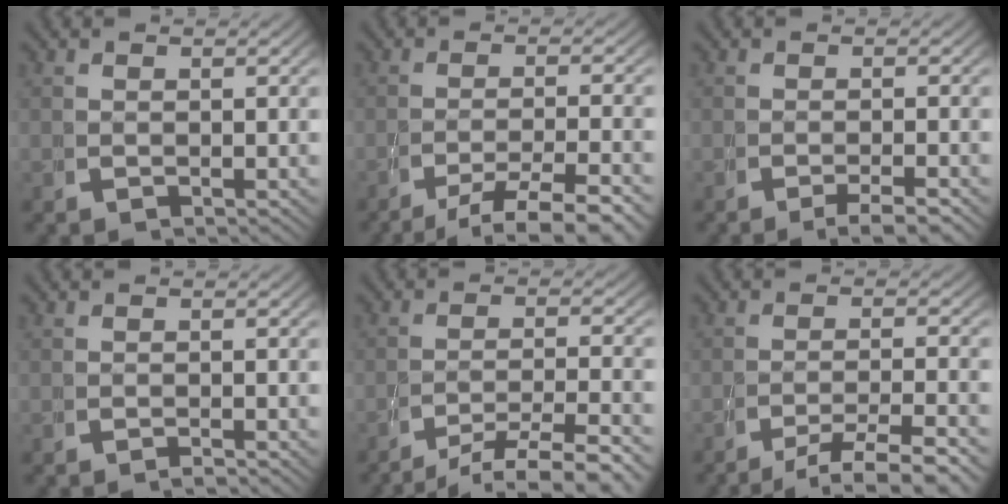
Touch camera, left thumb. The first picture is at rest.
{"total": 5.9, "force": [-3.6, 2.3, 4.1], "torque": [-0.064, -0.011, -0.048]}
{"total": 2.7, "force": [-2.0, 0.5, 1.7], "torque": [-0.030, 0.000, -0.034]}
{"total": 0.7, "force": [-0.7, 0.1, 0.3], "torque": [-0.003, 0.003, -0.016]}
{"total": 5.8, "force": [-3.5, 2.4, 3.9], "torque": [-0.060, -0.012, -0.049]}
{"total": 5.2, "force": [-3.2, 2.0, 3.6], "torque": [-0.056, -0.010, -0.044]}